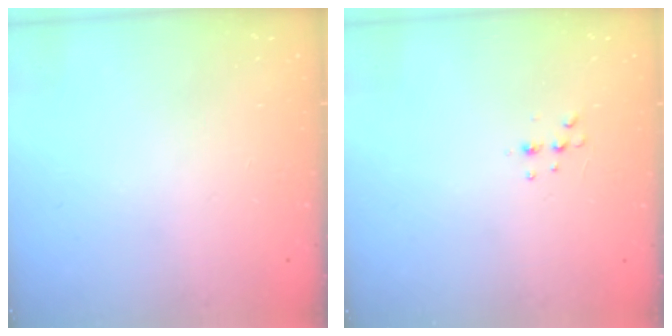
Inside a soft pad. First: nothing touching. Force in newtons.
{"total": 4.1, "press": 3.9, "slide": 1.3}